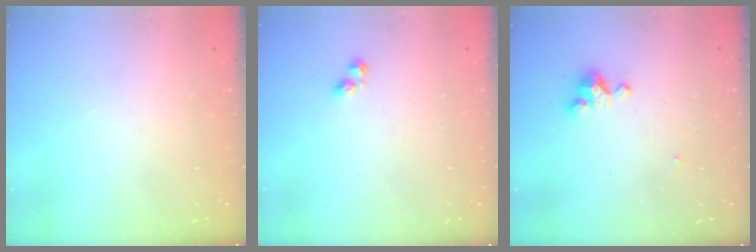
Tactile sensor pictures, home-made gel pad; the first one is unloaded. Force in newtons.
{"total": 2.8, "press": 2.8, "slide": 0.6}
{"total": 3.4, "press": 3.3, "slide": 0.2}